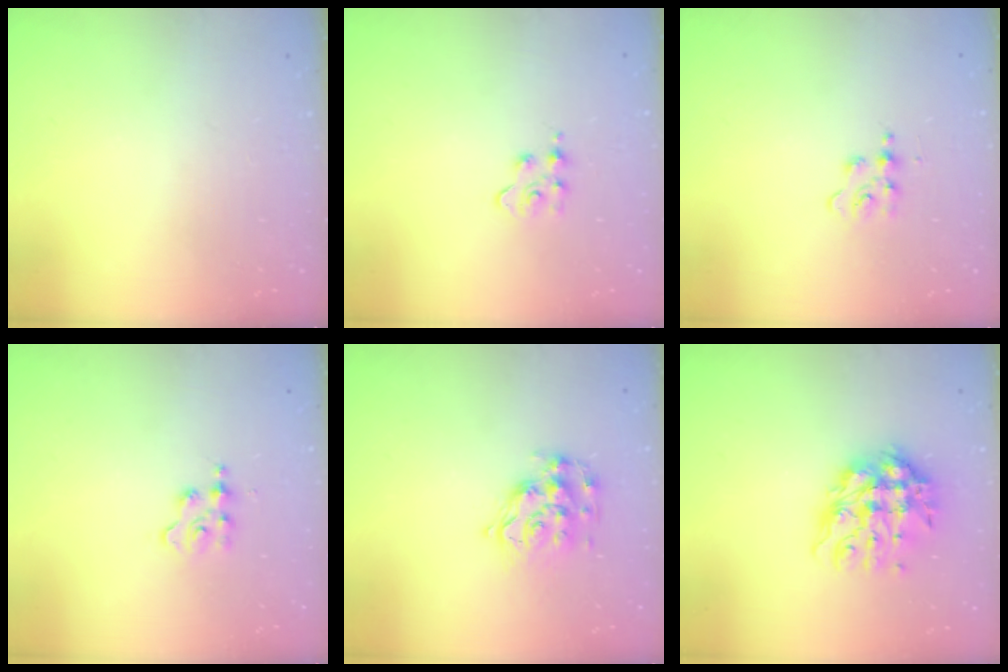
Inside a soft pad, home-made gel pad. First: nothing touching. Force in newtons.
{"total": 2.8, "press": 2.8, "slide": 0.3}
{"total": 4.8, "press": 4.8, "slide": 0.6}
{"total": 2.2, "press": 2.1, "slide": 0.3}
{"total": 12.8, "press": 12.8, "slide": 0.6}
{"total": 11.6, "press": 11.5, "slide": 1.5}